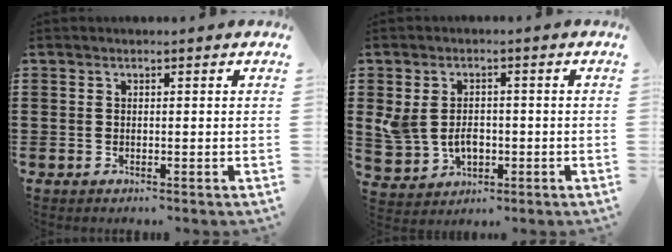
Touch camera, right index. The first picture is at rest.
{"total": 5.0, "force": [-0.4, 3.9, 3.1], "torque": [-0.064, 0.005, -0.010]}